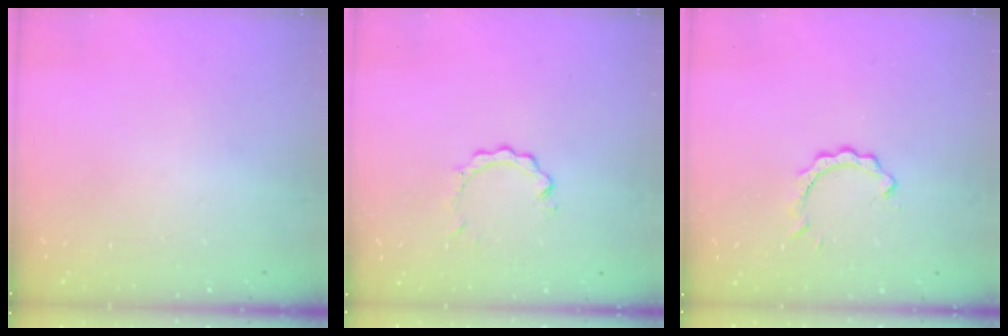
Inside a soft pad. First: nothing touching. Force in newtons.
{"total": 2.0, "press": 2.0, "slide": 0.2}
{"total": 2.1, "press": 2.1, "slide": 0.2}